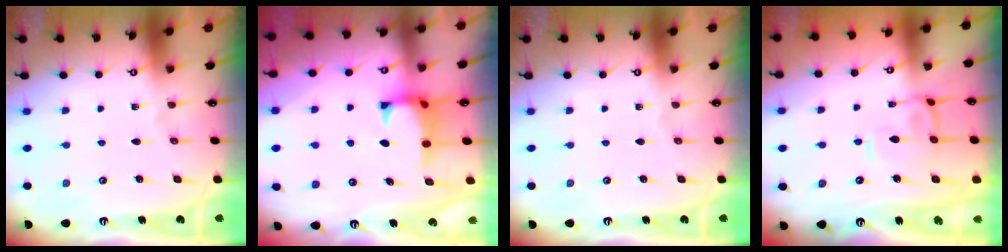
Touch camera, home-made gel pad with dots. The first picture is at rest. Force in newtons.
{"total": 0.8, "press": 0.1, "slide": 0.8}
{"total": 0.0}
{"total": 2.7, "press": 2.6, "slide": 0.9}